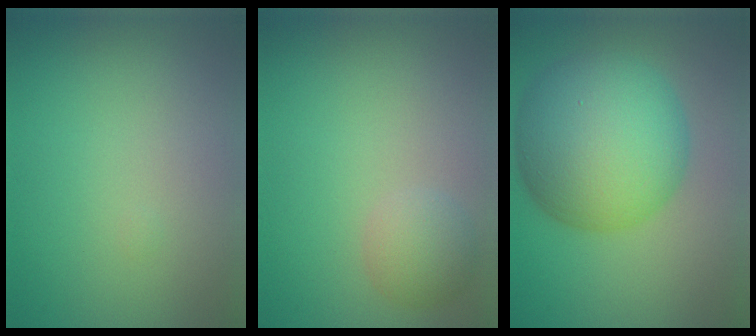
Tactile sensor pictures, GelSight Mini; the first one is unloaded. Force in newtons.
{"total": 2.3, "press": 2.3, "slide": 0.2}
{"total": 11.1, "press": 11.1, "slide": 0.2}